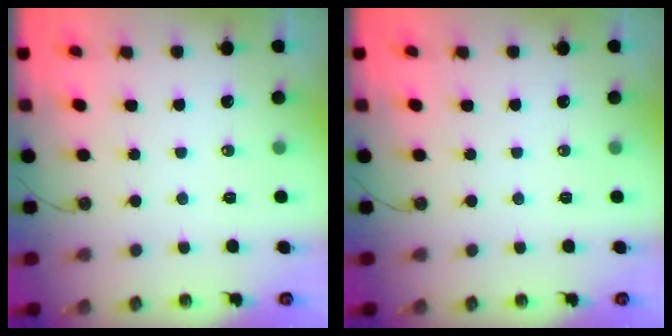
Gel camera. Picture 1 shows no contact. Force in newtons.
{"total": 0.0}